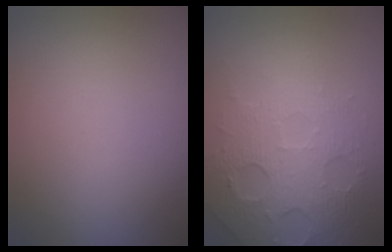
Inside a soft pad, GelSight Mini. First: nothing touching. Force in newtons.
{"total": 4.8, "press": 4.0, "slide": 2.5}